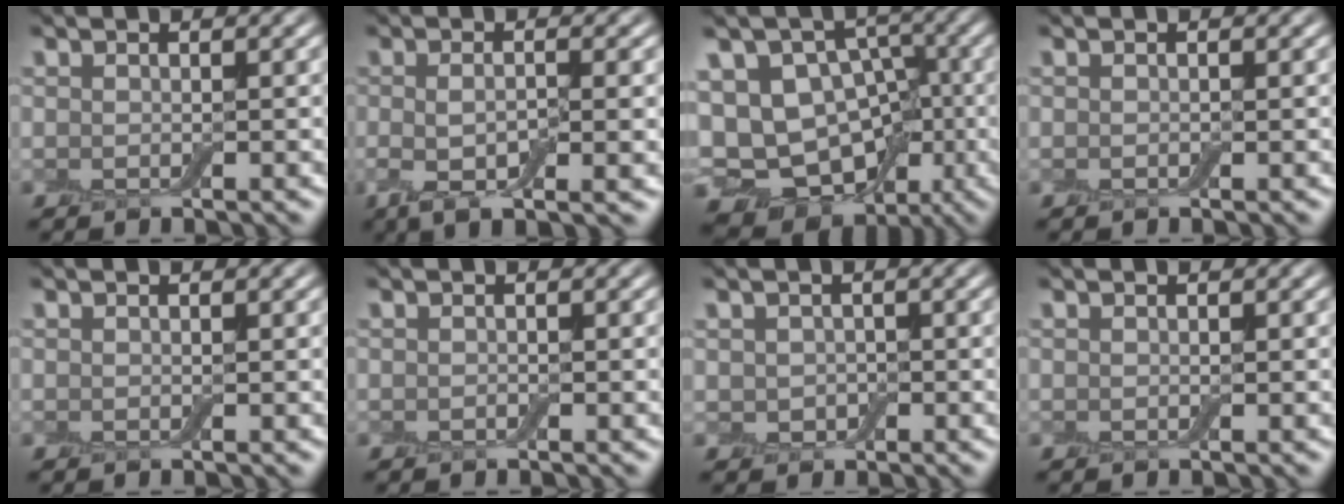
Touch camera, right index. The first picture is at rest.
{"total": 5.5, "force": [-1.4, 1.7, 5.1], "torque": [-0.094, -0.013, -0.023]}
{"total": 15.3, "force": [-3.8, 12.0, 8.7], "torque": [-0.139, 0.014, -0.070]}
{"total": 0.0}
{"total": 0.0}
{"total": 0.0}
{"total": 1.5, "force": [-0.1, 1.4, 0.7], "torque": [-0.014, -0.004, -0.005]}
{"total": 0.0}